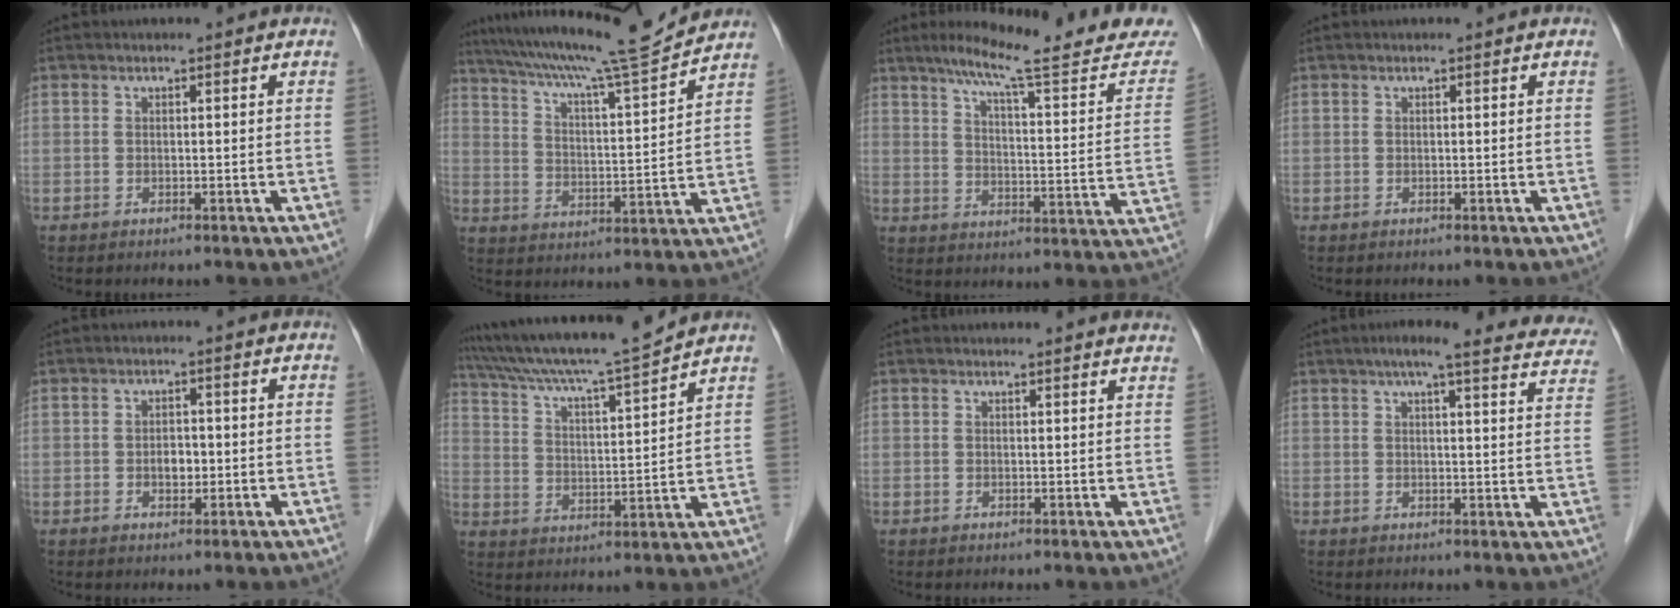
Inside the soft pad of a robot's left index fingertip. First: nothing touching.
{"total": 15.5, "force": [14.1, -1.2, 6.3], "torque": [-0.116, -0.014, 0.215]}
{"total": 20.1, "force": [16.9, 1.4, 10.8], "torque": [-0.144, -0.030, 0.213]}
{"total": 0.0}
{"total": 2.3, "force": [-0.5, 1.4, 1.7], "torque": [-0.027, 0.003, -0.007]}
{"total": 14.8, "force": [13.4, -1.2, 6.1], "torque": [-0.114, -0.001, 0.221]}
{"total": 4.2, "force": [4.1, 0.1, 0.7], "torque": [-0.012, 0.000, 0.028]}
{"total": 19.1, "force": [16.8, 3.0, 8.7], "torque": [-0.103, 0.001, 0.184]}